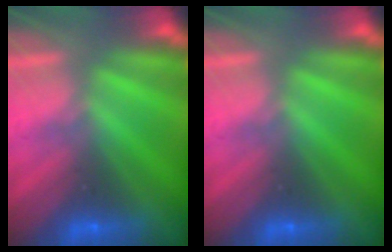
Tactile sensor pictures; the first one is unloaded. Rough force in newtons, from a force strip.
{"total": 0.0}